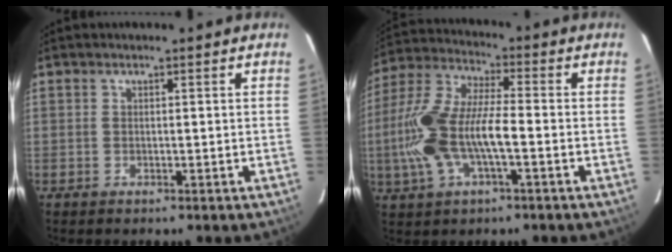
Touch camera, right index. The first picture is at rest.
{"total": 15.3, "force": [-3.3, 5.7, 13.8], "torque": [-0.297, 0.005, -0.069]}